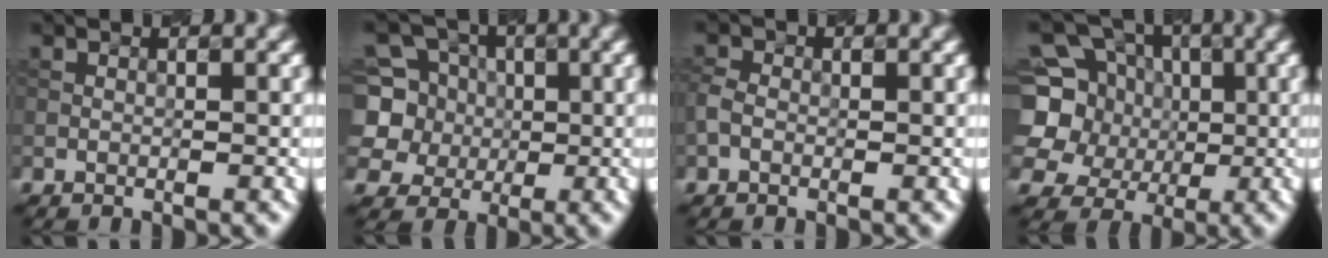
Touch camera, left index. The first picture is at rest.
{"total": 7.9, "force": [1.1, 7.2, 3.0], "torque": [-0.077, 0.033, -0.008]}
{"total": 1.4, "force": [-0.5, 1.1, 0.8], "torque": [-0.017, 0.004, -0.015]}
{"total": 10.6, "force": [1.6, 9.5, 4.3], "torque": [-0.123, 0.027, 0.002]}